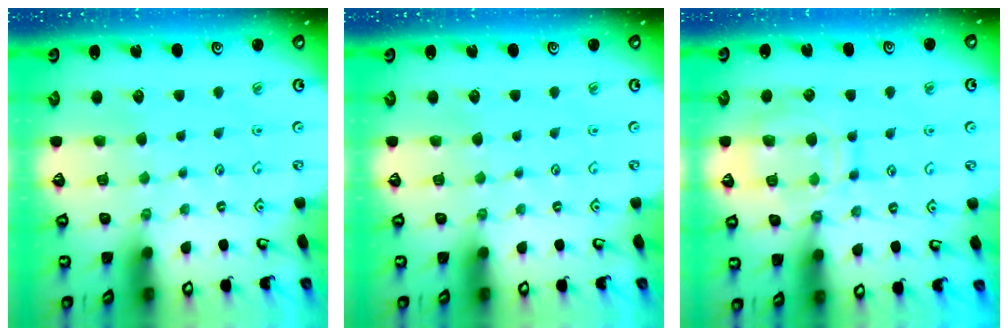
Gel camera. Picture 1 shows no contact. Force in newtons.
{"total": 0.0}
{"total": 12.5, "press": 12.5, "slide": 1.2}